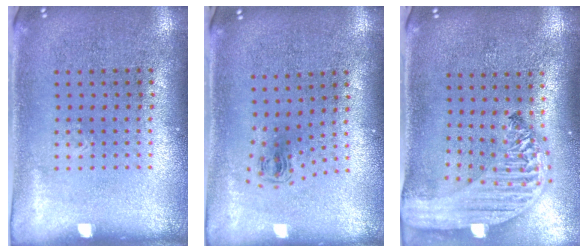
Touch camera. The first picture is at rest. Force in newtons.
{"total": 0.7, "press": 0.4, "slide": 0.6}
{"total": 3.2, "press": 2.5, "slide": 2.0}